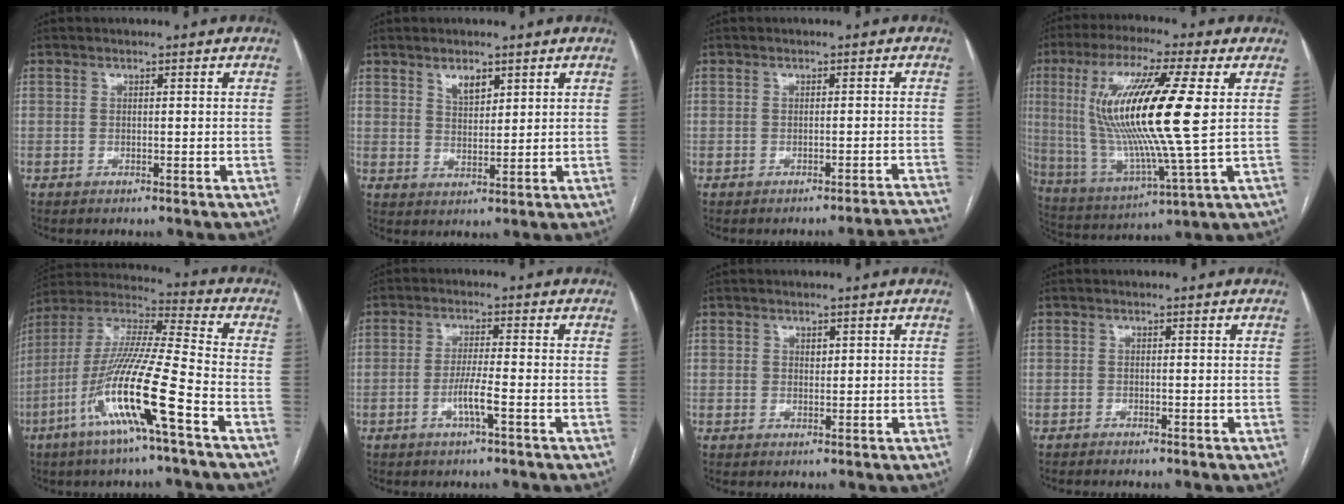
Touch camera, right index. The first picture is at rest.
{"total": 3.6, "force": [2.2, 1.8, 2.2], "torque": [-0.039, 0.000, 0.045]}
{"total": 6.2, "force": [-6.1, -1.0, 0.3], "torque": [0.014, 0.005, -0.071]}
{"total": 20.7, "force": [3.1, 1.1, 20.5], "torque": [-0.410, -0.004, 0.048]}
{"total": 17.4, "force": [-7.6, 0.2, 15.7], "torque": [-0.323, -0.012, -0.147]}
{"total": 4.1, "force": [-1.8, 0.0, 3.7], "torque": [-0.070, -0.003, -0.036]}
{"total": 1.2, "force": [0.4, 0.9, 0.7], "torque": [-0.010, -0.002, 0.008]}
{"total": 1.2, "force": [-1.1, 0.3, 0.3], "torque": [-0.008, -0.001, -0.016]}